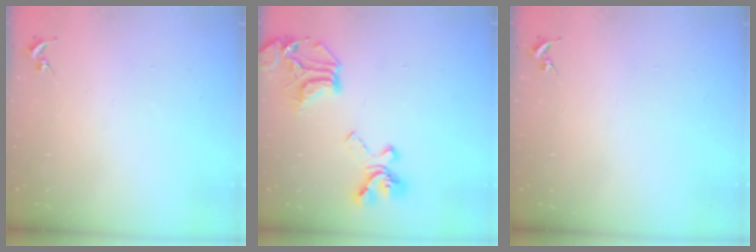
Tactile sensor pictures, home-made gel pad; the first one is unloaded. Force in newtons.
{"total": 21.7, "press": 21.6, "slide": 2.0}
{"total": 0.0}